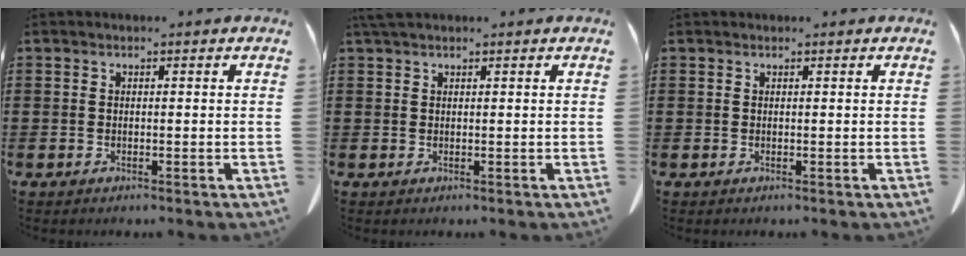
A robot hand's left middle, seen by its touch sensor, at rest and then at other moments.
{"total": 1.4, "force": [1.1, 0.3, 0.8], "torque": [-0.020, 0.001, 0.022]}
{"total": 0.0}